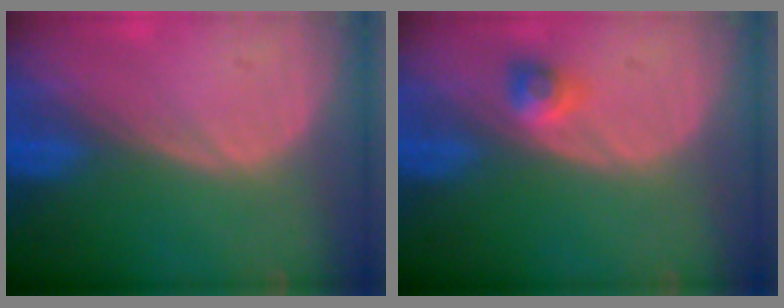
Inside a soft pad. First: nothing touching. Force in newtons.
{"total": 2.4, "press": 2.0, "slide": 1.3}